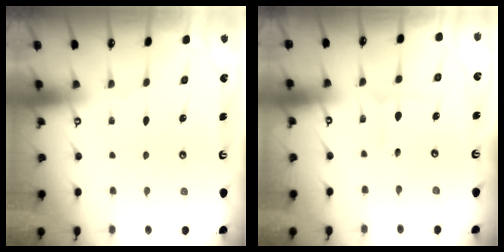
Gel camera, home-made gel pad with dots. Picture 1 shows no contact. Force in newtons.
{"total": 2.8, "press": 2.7, "slide": 0.6}